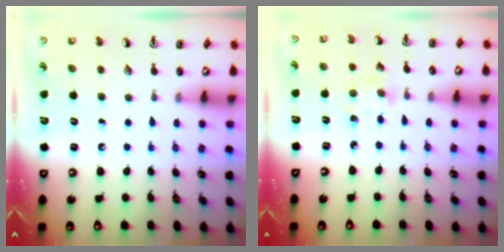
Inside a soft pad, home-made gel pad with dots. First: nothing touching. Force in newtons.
{"total": 2.1, "press": 2.1, "slide": 0.3}